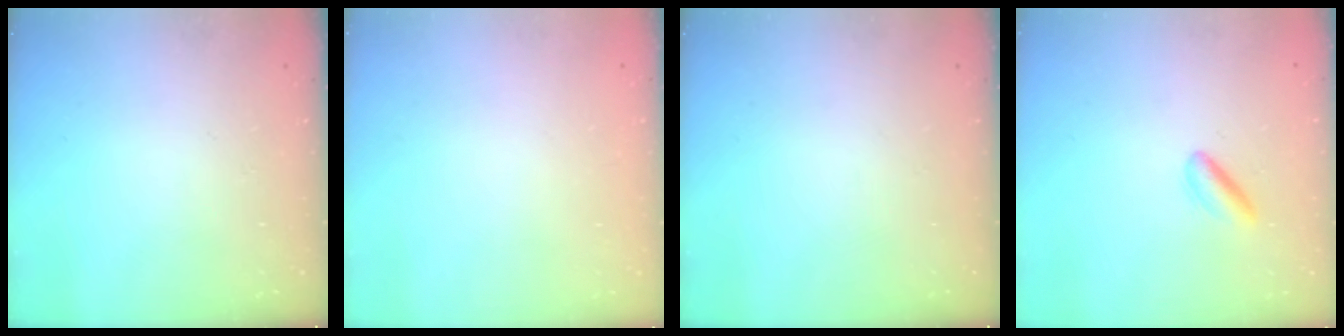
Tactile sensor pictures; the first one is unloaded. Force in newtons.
{"total": 2.1, "press": 2.1, "slide": 0.1}
{"total": 0.0}
{"total": 3.6, "press": 3.5, "slide": 1.0}